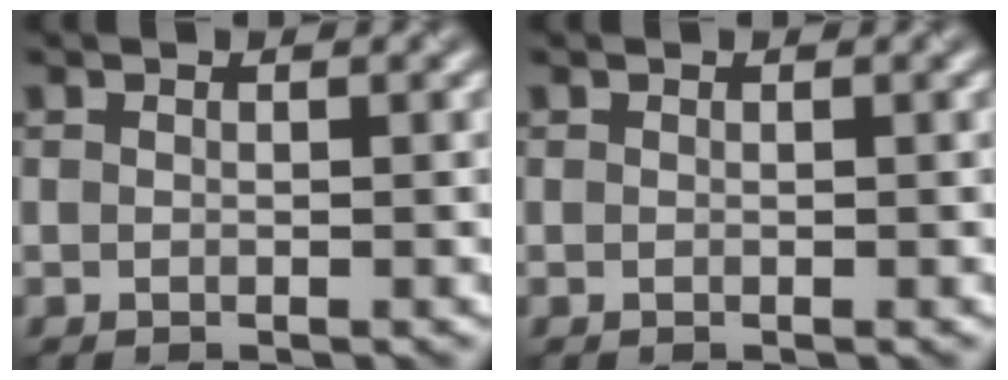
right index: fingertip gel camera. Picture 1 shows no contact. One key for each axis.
{"total": 0.0}